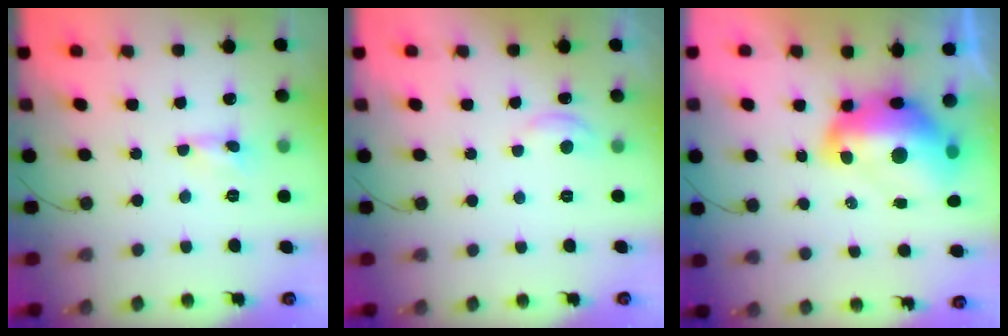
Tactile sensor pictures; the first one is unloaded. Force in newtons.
{"total": 4.6, "press": 4.6, "slide": 0.5}
{"total": 18.1, "press": 18.0, "slide": 1.6}